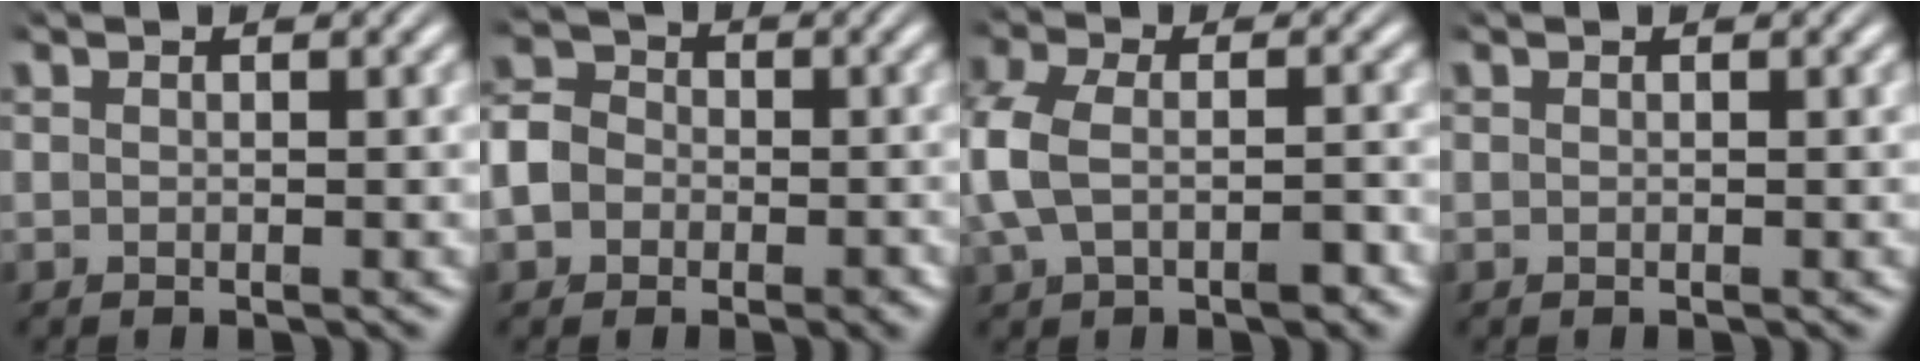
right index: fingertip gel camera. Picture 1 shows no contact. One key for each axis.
{"total": 6.0, "fx": -0.9, "fy": 5.5, "fz": 2.3, "tx": -0.058, "ty": -0.006, "tz": -0.024}
{"total": 4.4, "fx": -0.8, "fy": 3.0, "fz": 3.1, "tx": -0.094, "ty": -0.010, "tz": -0.008}
{"total": 0.0}